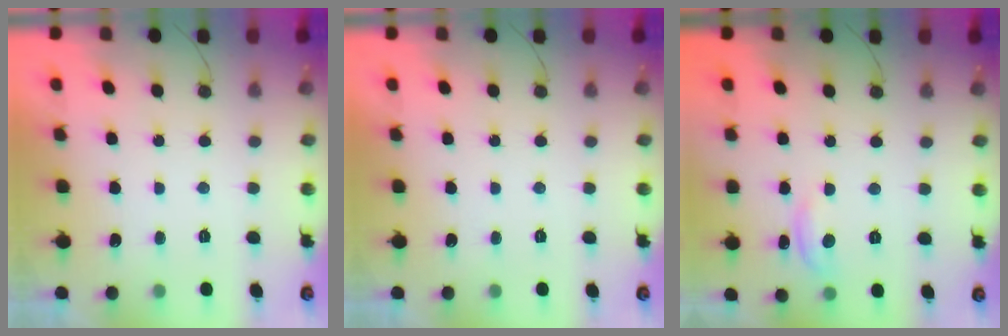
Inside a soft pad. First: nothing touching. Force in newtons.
{"total": 0.0}
{"total": 5.9, "press": 5.8, "slide": 0.6}